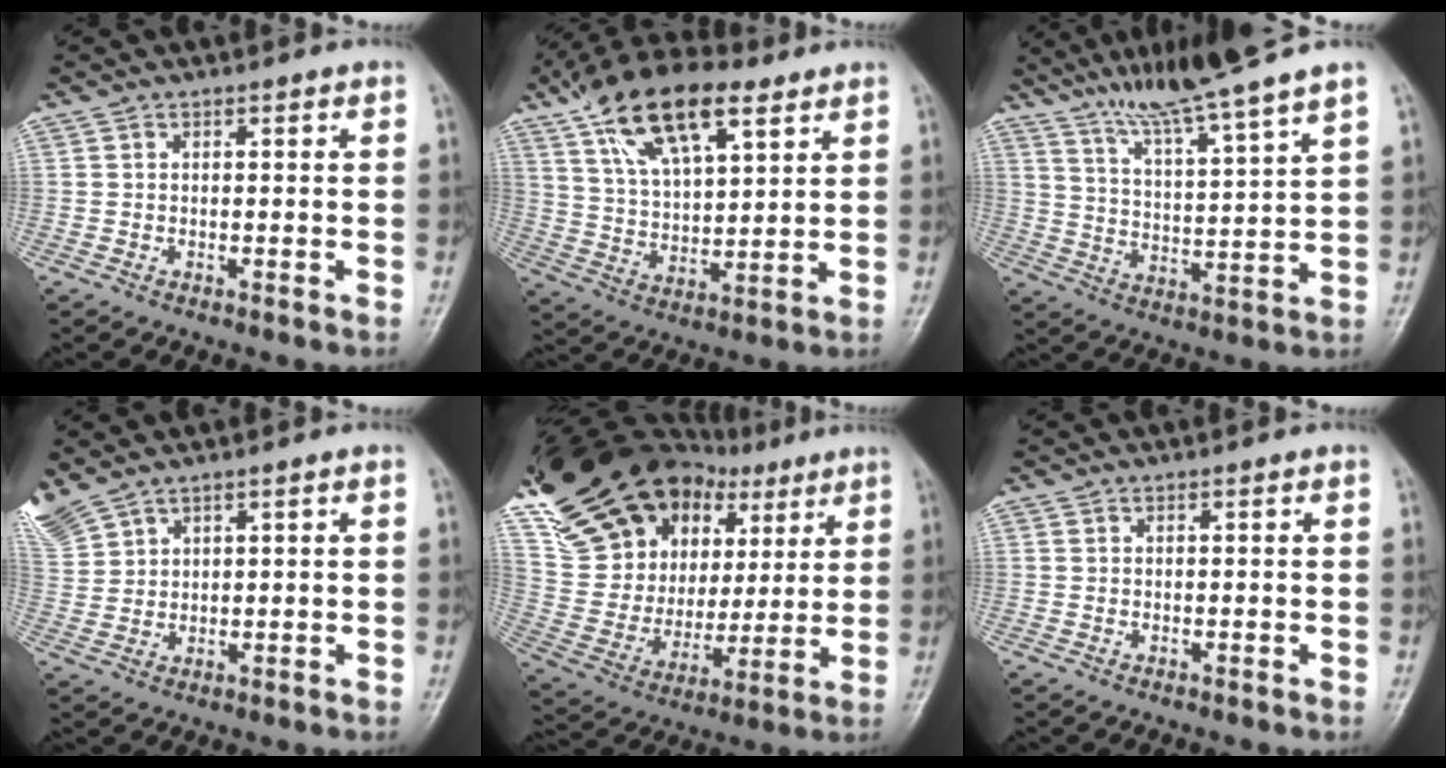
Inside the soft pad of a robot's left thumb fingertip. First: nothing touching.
{"total": 17.7, "force": [9.8, 7.6, 12.7], "torque": [-0.202, -0.014, 0.177]}
{"total": 14.4, "force": [11.3, -0.6, 8.8], "torque": [-0.140, -0.046, 0.197]}
{"total": 8.0, "force": [5.8, 4.0, 3.9], "torque": [-0.108, 0.000, 0.134]}
{"total": 27.2, "force": [14.8, 17.4, 14.8], "torque": [-0.247, 0.006, 0.278]}
{"total": 0.0}